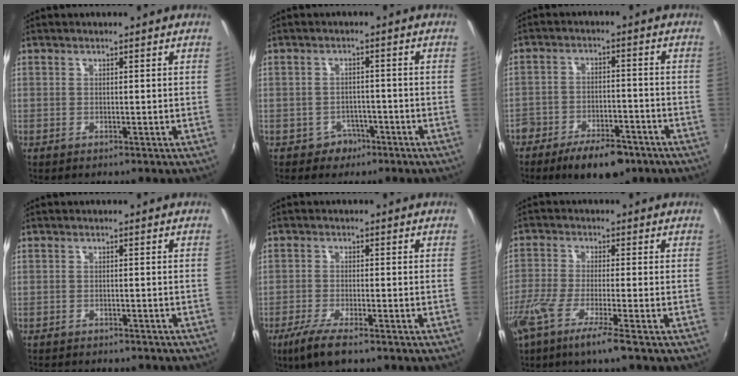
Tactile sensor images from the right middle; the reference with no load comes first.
{"total": 3.6, "force": [-2.2, 2.8, 0.2], "torque": [-0.012, 0.009, -0.030]}
{"total": 12.4, "force": [-8.9, 5.4, 6.6], "torque": [-0.143, -0.008, -0.140]}
{"total": 5.7, "force": [-5.2, 1.3, 1.9], "torque": [-0.049, -0.014, -0.076]}
{"total": 6.0, "force": [-4.2, 0.9, 4.2], "torque": [-0.104, -0.016, -0.080]}
{"total": 8.5, "force": [-5.8, -0.2, 6.2], "torque": [-0.137, -0.032, -0.109]}